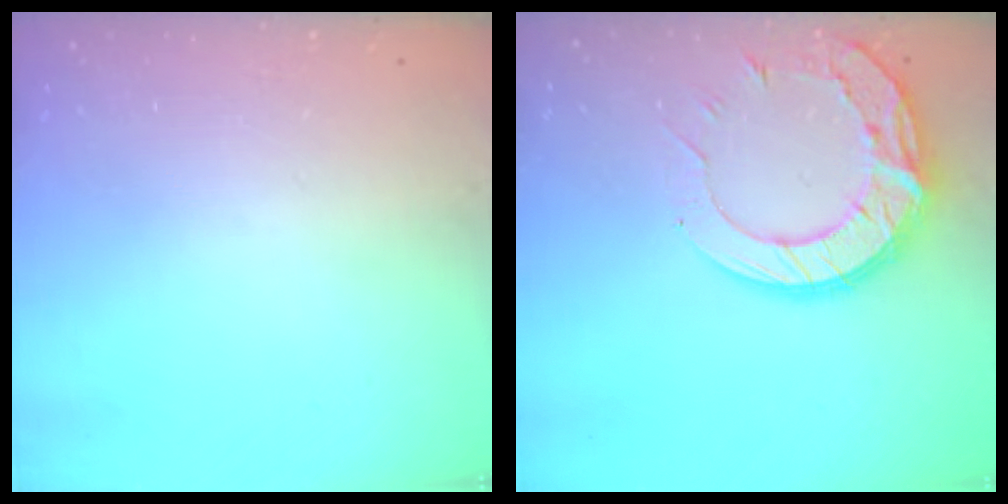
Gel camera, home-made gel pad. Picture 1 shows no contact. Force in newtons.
{"total": 15.1, "press": 15.0, "slide": 1.3}